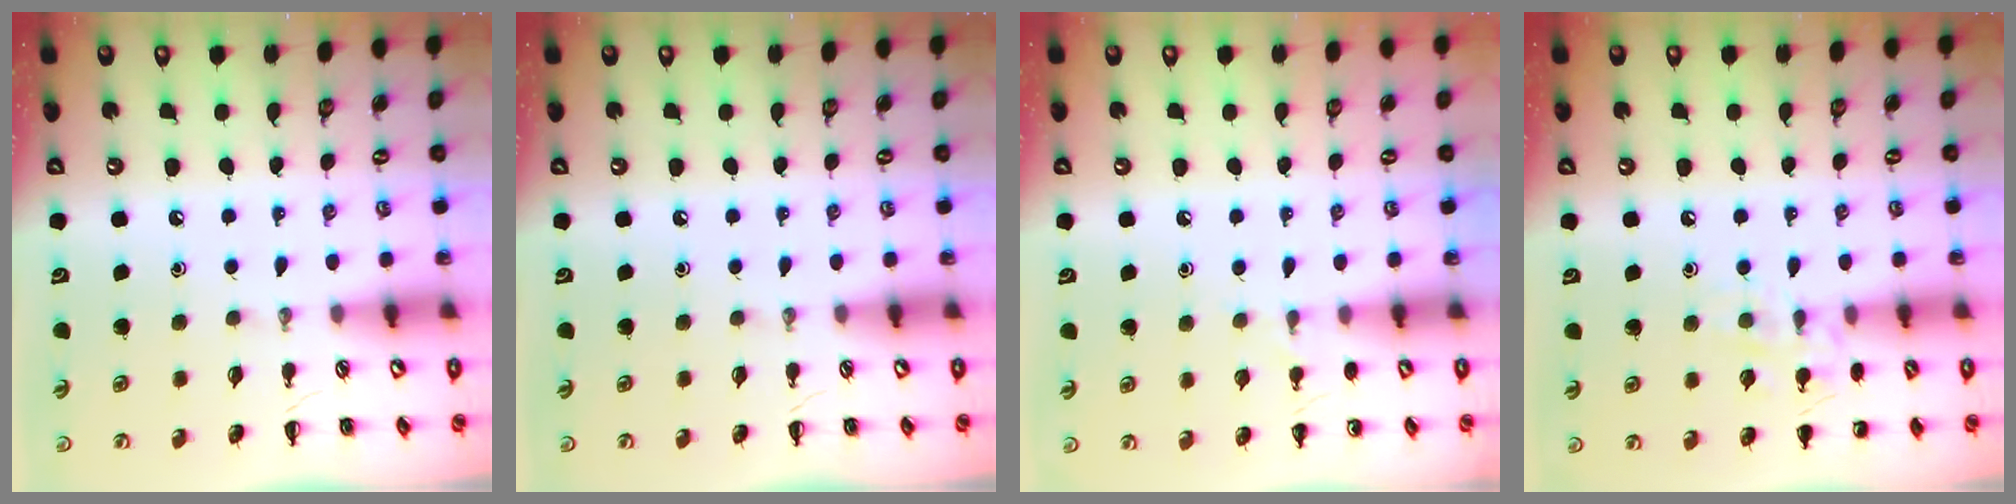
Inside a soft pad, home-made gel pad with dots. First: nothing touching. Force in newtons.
{"total": 0.0}
{"total": 5.7, "press": 5.5, "slide": 1.6}
{"total": 9.2, "press": 9.1, "slide": 1.7}